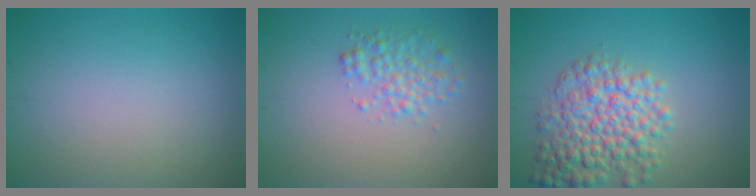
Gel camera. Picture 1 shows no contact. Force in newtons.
{"total": 2.4, "press": 2.4, "slide": 0.1}
{"total": 6.2, "press": 6.2, "slide": 0.2}